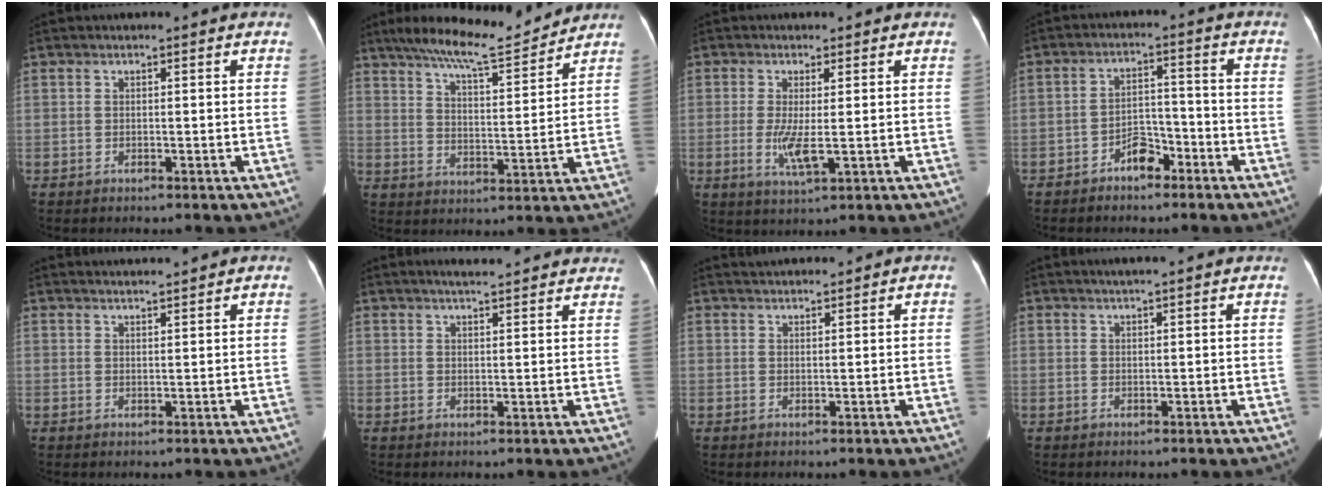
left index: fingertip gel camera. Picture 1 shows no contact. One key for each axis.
{"total": 11.7, "fx": 10.5, "fy": 0.7, "fz": 5.1, "tx": -0.086, "ty": -0.001, "tz": 0.164}
{"total": 4.7, "fx": -0.6, "fy": 0.9, "fz": 4.6, "tx": -0.100, "ty": -0.013, "tz": -0.008}
{"total": 4.6, "fx": -3.1, "fy": 2.2, "fz": 2.5, "tx": -0.044, "ty": 0.015, "tz": -0.053}
{"total": 2.0, "fx": 1.9, "fy": -0.2, "fz": 0.4, "tx": -0.005, "ty": 0.013, "tz": 0.034}
{"total": 8.3, "fx": 7.4, "fy": 1.2, "fz": 3.6, "tx": -0.045, "ty": 0.023, "tz": 0.083}
{"total": 1.4, "fx": 1.4, "fy": 0.3, "fz": 0.4, "tx": -0.011, "ty": 0.019, "tz": 0.028}
{"total": 3.1, "fx": 2.5, "fy": 0.0, "fz": 1.7, "tx": -0.023, "ty": 0.017, "tz": 0.039}